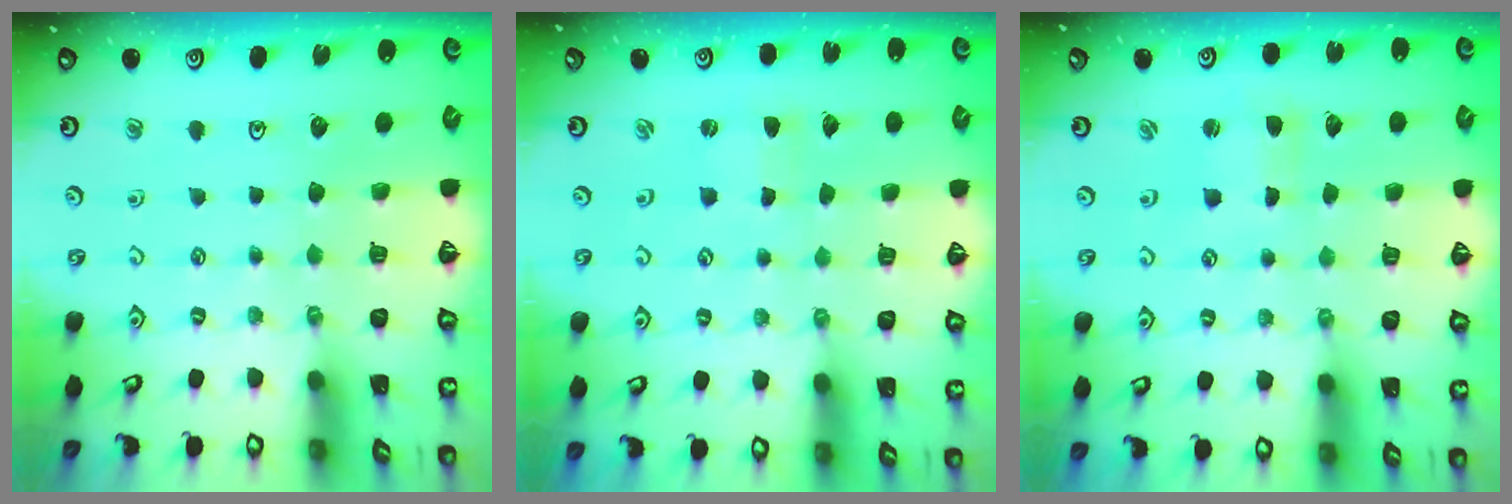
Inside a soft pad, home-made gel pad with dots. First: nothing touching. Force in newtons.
{"total": 1.4, "press": 1.4, "slide": 0.2}
{"total": 1.0, "press": 1.0, "slide": 0.2}